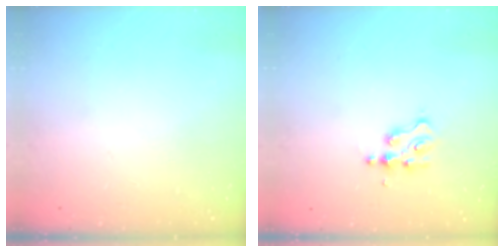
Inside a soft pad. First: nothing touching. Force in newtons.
{"total": 2.8, "press": 2.8, "slide": 0.2}